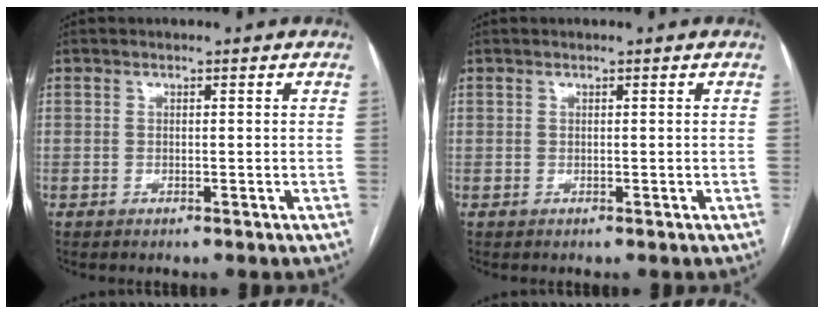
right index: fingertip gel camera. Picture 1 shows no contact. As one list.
[{"total": 0.0}]